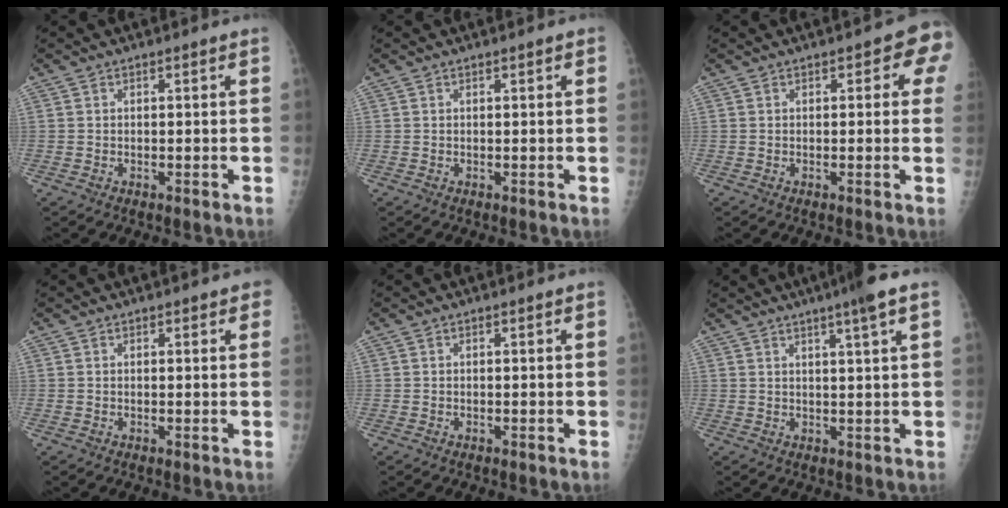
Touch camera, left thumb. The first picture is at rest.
{"total": 0.7, "force": [0.3, 0.1, 0.6], "torque": [-0.010, 0.001, 0.004]}
{"total": 5.1, "force": [1.8, 2.4, 4.2], "torque": [-0.017, 0.002, 0.009]}
{"total": 2.9, "force": [1.7, 1.1, 2.1], "torque": [-0.011, 0.001, 0.017]}
{"total": 0.0}
{"total": 6.6, "force": [3.8, -0.5, 5.3], "torque": [-0.080, -0.001, 0.057]}